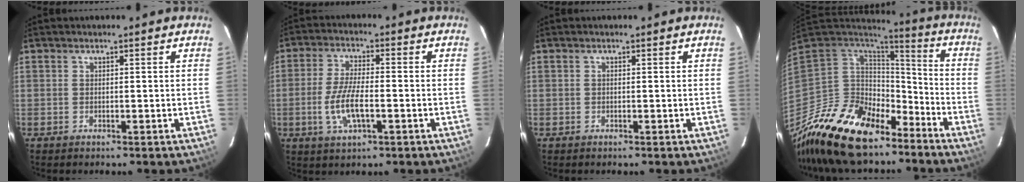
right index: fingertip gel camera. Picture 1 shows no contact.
{"total": 8.4, "force": [-2.4, 2.9, 7.5], "torque": [-0.156, -0.005, -0.046]}
{"total": 0.0}
{"total": 20.2, "force": [-14.2, 10.2, 10.0], "torque": [-0.227, -0.008, -0.235]}